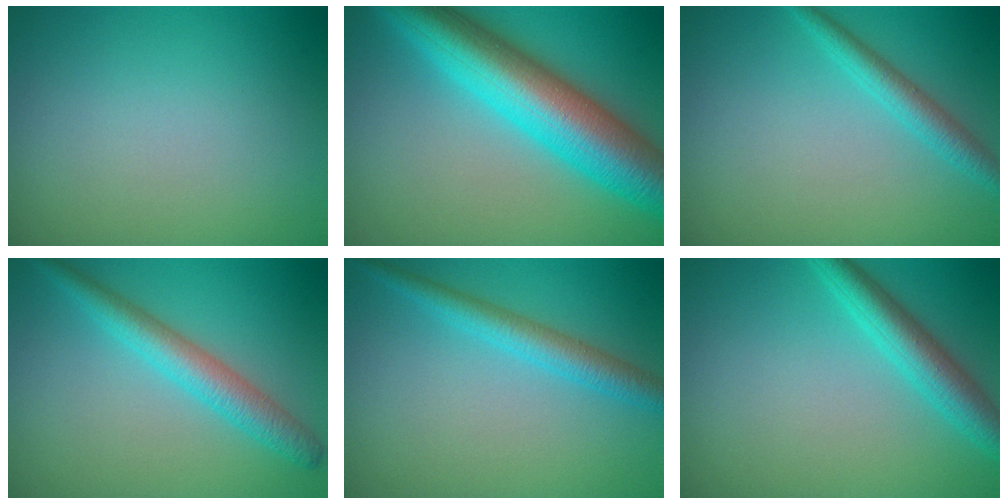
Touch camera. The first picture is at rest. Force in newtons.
{"total": 10.6, "press": 10.6, "slide": 0.2}
{"total": 2.2, "press": 2.2, "slide": 0.1}
{"total": 3.6, "press": 3.6, "slide": 0.0}
{"total": 3.0, "press": 3.0, "slide": 0.1}
{"total": 3.9, "press": 3.9, "slide": 0.2}